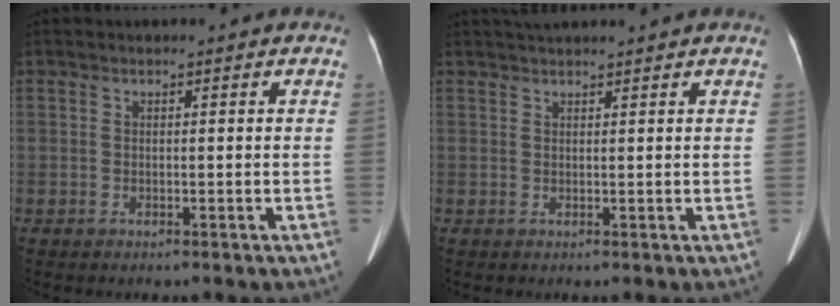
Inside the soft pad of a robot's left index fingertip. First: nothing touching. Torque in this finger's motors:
{"motor_torque": [0.02, -0.19, 0.01, 0.06]}